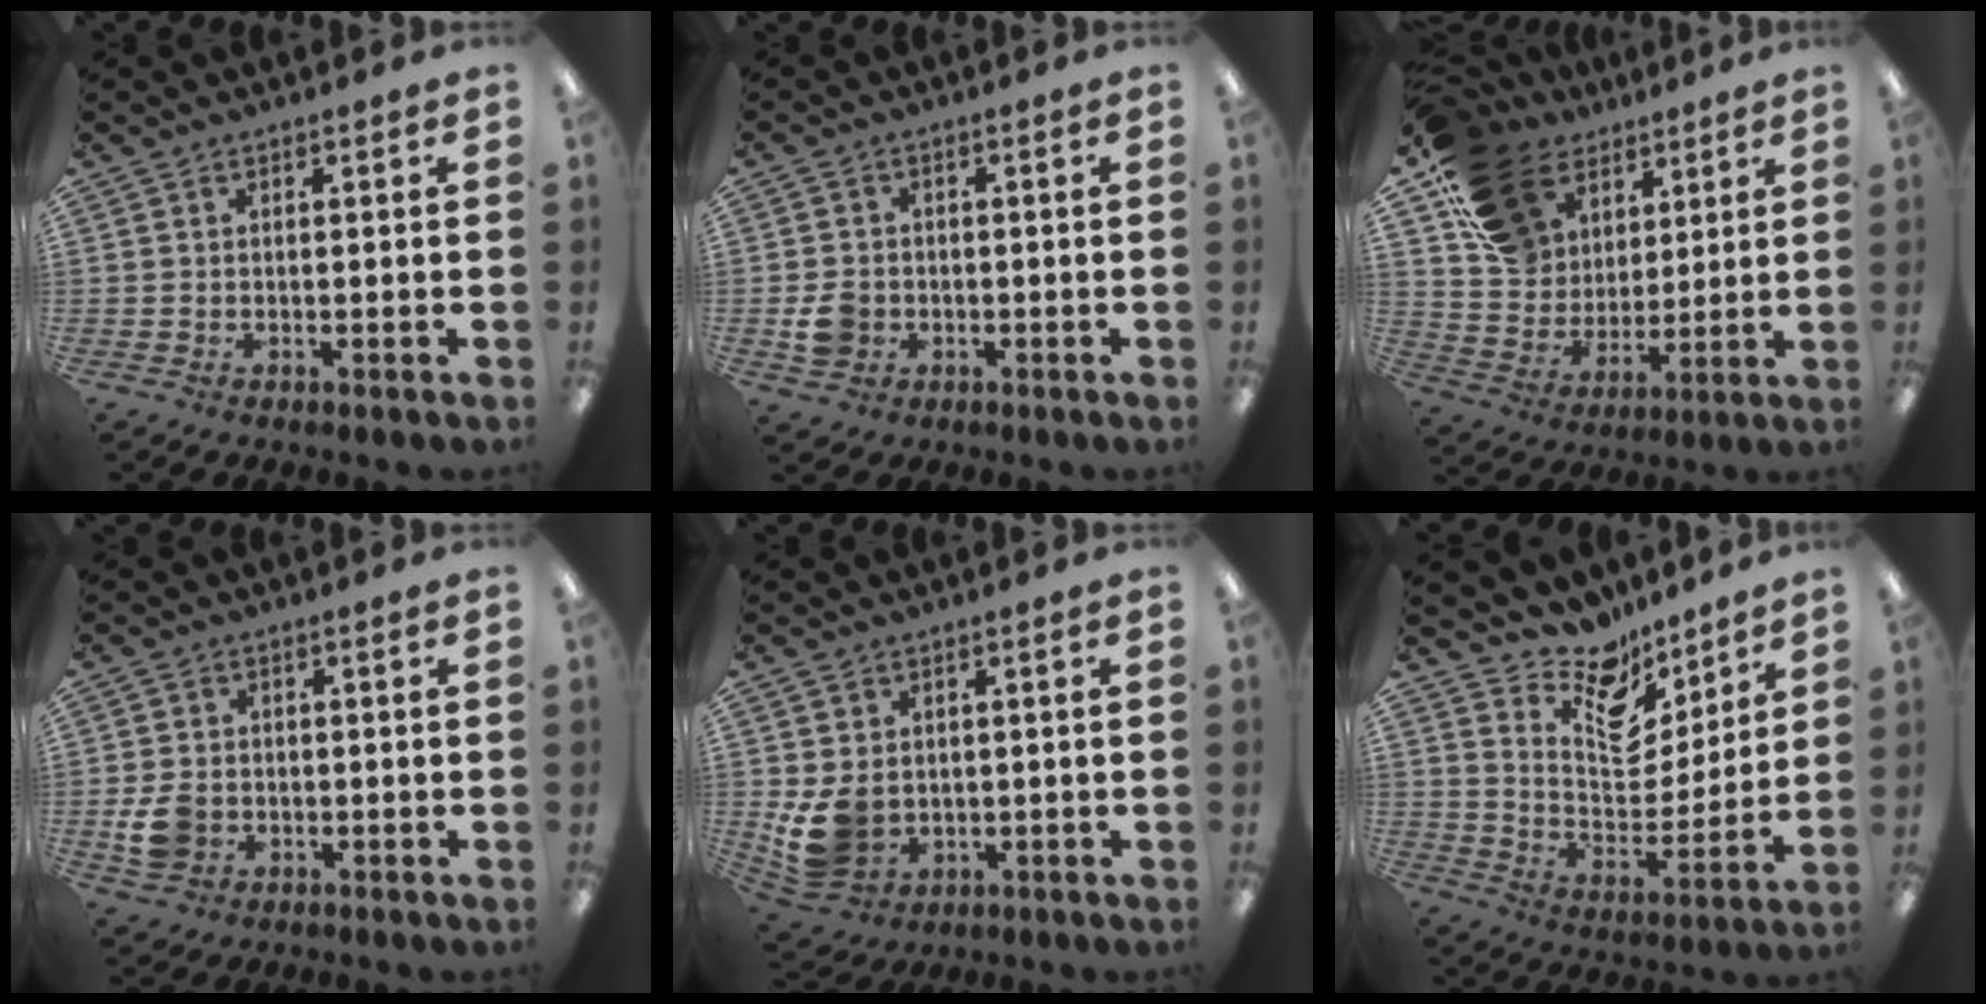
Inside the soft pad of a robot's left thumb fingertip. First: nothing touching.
{"total": 4.8, "force": [-1.2, 4.1, 2.1], "torque": [-0.025, 0.001, -0.022]}
{"total": 16.2, "force": [10.0, 11.3, 5.8], "torque": [-0.127, -0.048, 0.198]}
{"total": 5.6, "force": [-1.6, 4.5, 3.0], "torque": [-0.053, 0.006, -0.029]}
{"total": 8.5, "force": [0.0, 7.0, 4.9], "torque": [-0.113, 0.008, 0.006]}
{"total": 13.5, "force": [11.0, 6.3, 4.5], "torque": [-0.089, -0.090, 0.204]}